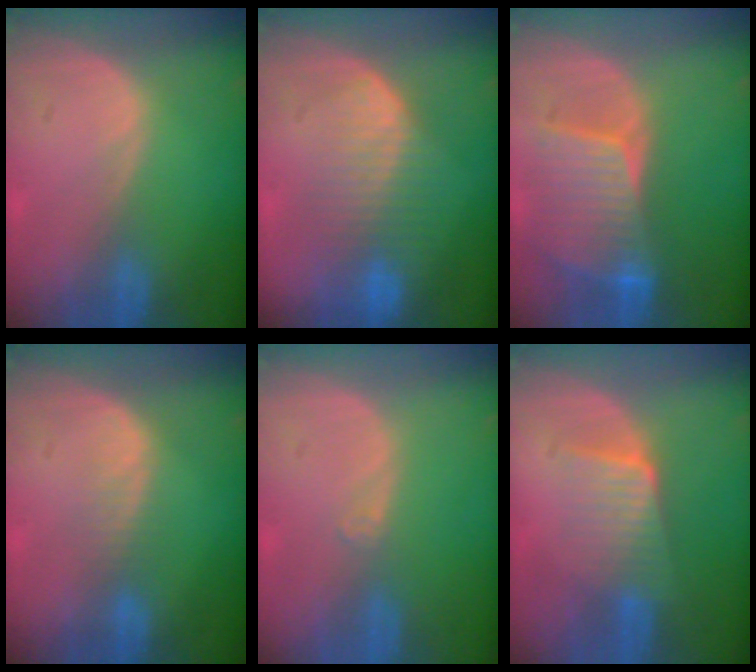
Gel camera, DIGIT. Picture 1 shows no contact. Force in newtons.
{"total": 8.3, "press": 7.3, "slide": 4.0}
{"total": 8.4, "press": 7.7, "slide": 3.3}
{"total": 2.4, "press": 2.4, "slide": 0.2}
{"total": 0.9, "press": 0.7, "slide": 0.6}
{"total": 6.1, "press": 5.5, "slide": 2.6}